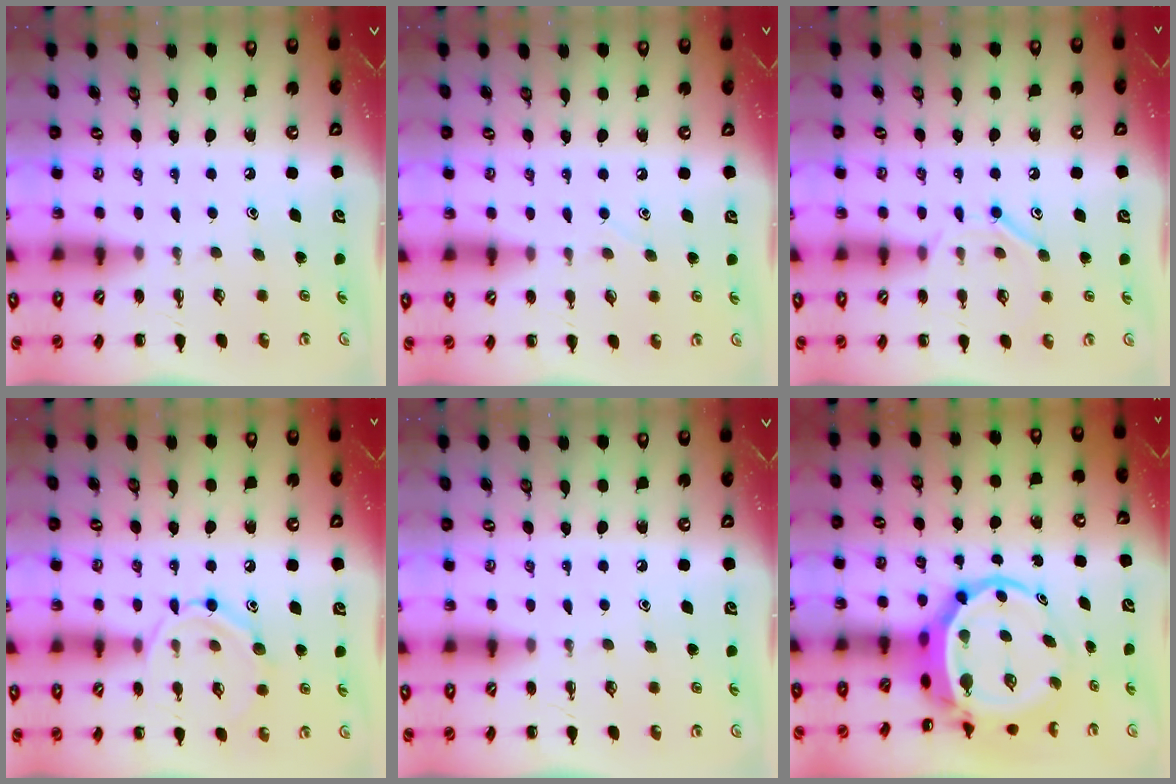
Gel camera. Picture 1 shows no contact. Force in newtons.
{"total": 2.3, "press": 2.3, "slide": 0.6}
{"total": 9.6, "press": 9.6, "slide": 0.5}
{"total": 9.5, "press": 9.5, "slide": 0.6}
{"total": 0.0}
{"total": 7.1, "press": 6.9, "slide": 2.0}